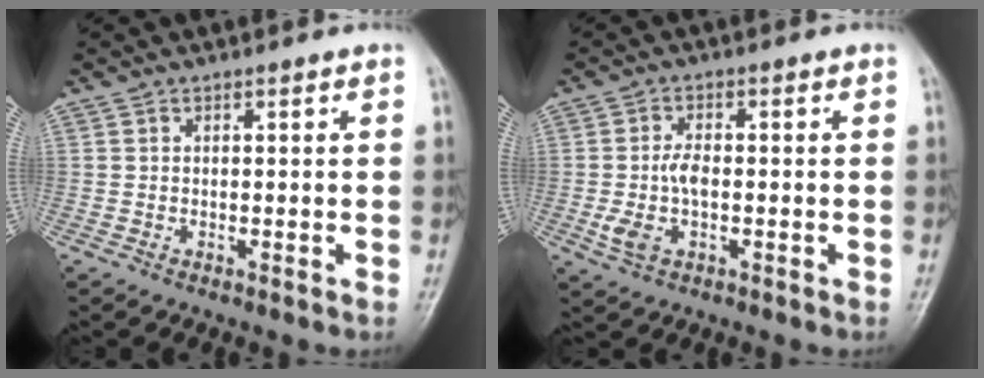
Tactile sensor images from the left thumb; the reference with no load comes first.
{"total": 5.6, "force": [-1.1, 3.0, 4.6], "torque": [-0.104, 0.006, -0.021]}